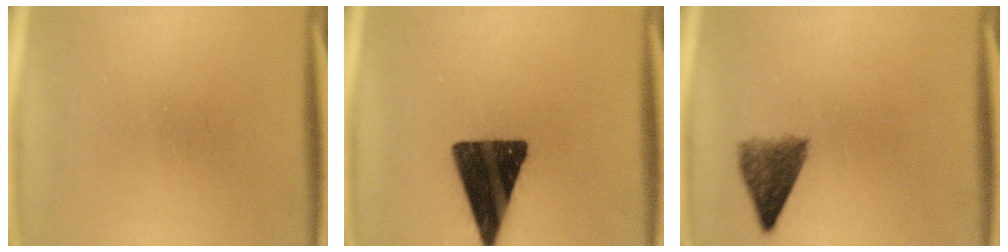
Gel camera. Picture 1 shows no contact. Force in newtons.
{"total": 16.5}
{"total": 5.2}